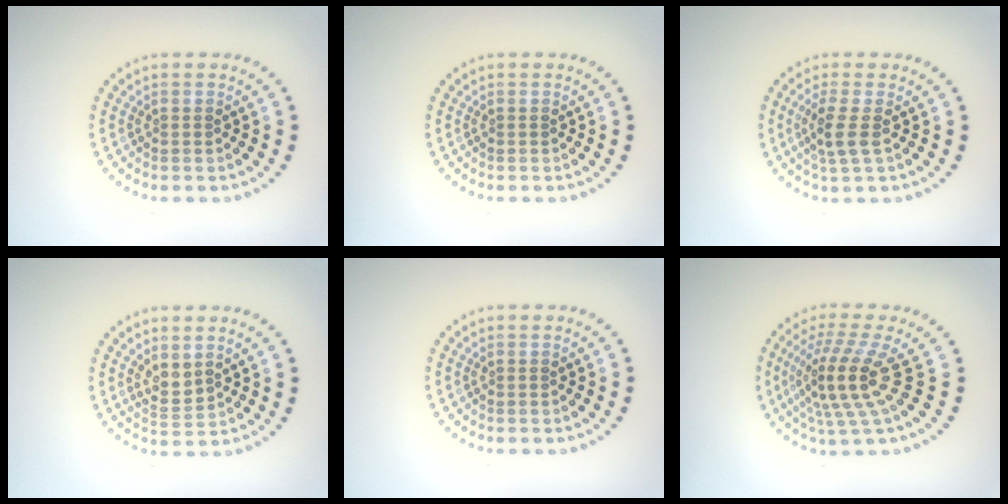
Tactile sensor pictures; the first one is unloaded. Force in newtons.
{"total": 0.0}
{"total": 2.4, "press": 2.0, "slide": 1.3}
{"total": 2.1, "press": 1.7, "slide": 1.2}
{"total": 0.0}
{"total": 4.9, "press": 3.6, "slide": 3.4}